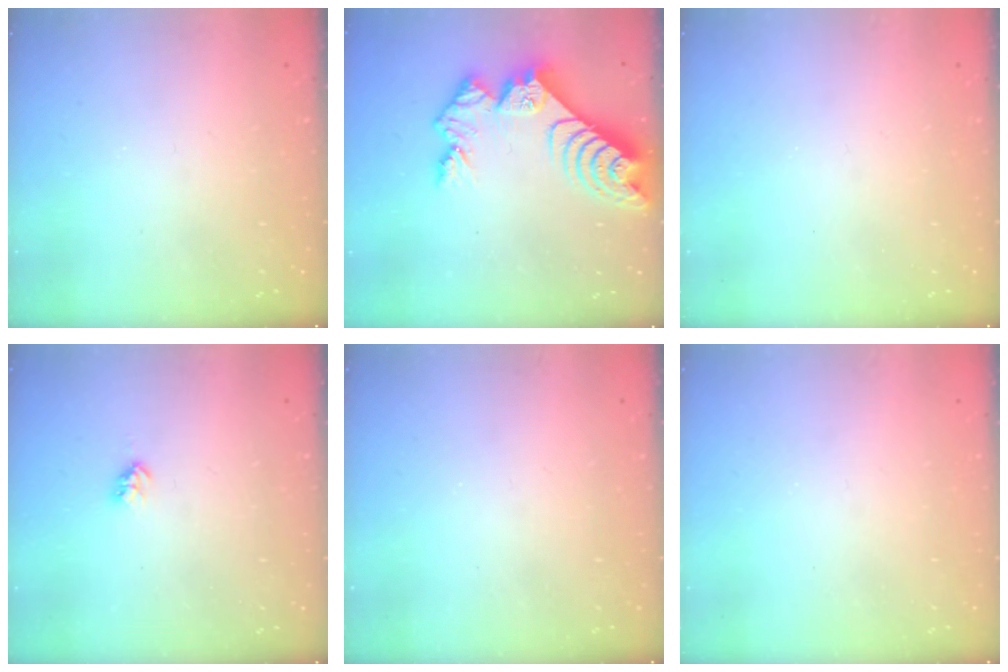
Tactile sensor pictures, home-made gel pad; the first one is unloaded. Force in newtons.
{"total": 12.8, "press": 12.8, "slide": 1.0}
{"total": 0.0}
{"total": 2.9, "press": 2.8, "slide": 0.5}
{"total": 0.0}
{"total": 0.0}